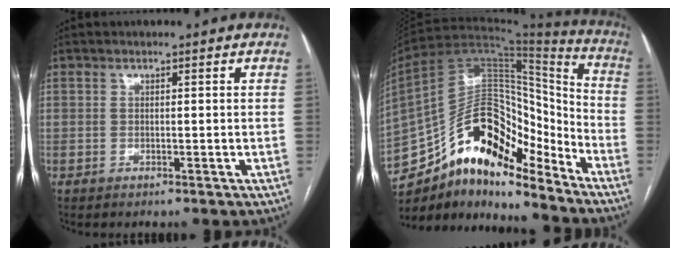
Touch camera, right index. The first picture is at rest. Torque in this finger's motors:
{"motor_torque": [0.83, -0.71, 0.18, 0.03]}